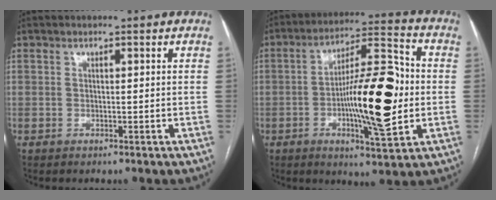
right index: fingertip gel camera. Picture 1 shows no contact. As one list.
[{"total": 16.4, "force": [-1.8, 3.4, 16.0], "torque": [-0.259, 0.012, -0.028]}]